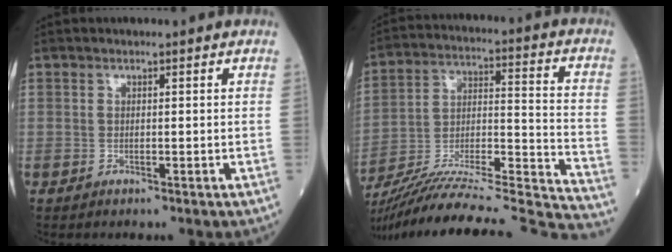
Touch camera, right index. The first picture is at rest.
{"total": 33.0, "force": [-30.7, -0.1, 12.3], "torque": [-0.152, -0.027, -0.449]}